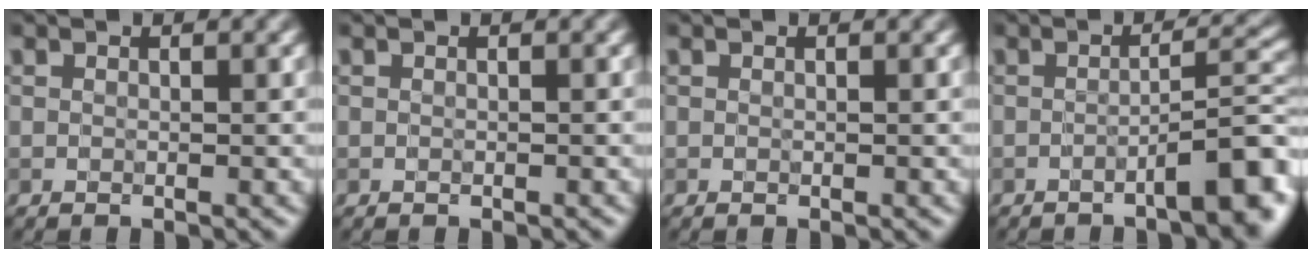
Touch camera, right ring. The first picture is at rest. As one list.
[{"total": 0.0}, {"total": 0.0}, {"total": 5.7, "force": [-2.5, 1.3, 5.0], "torque": [-0.065, 0.014, -0.042]}]